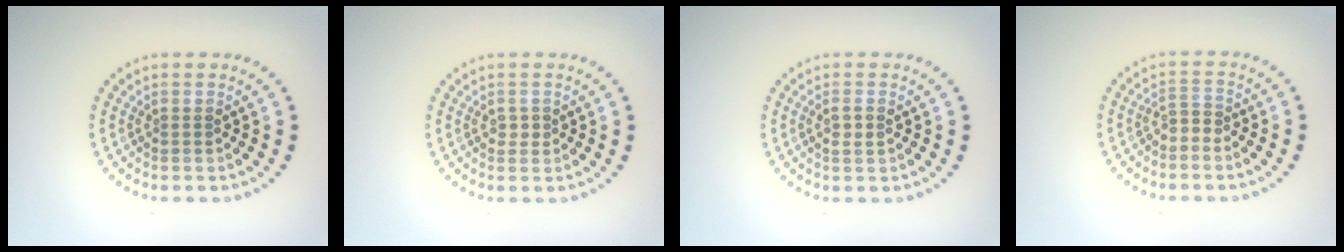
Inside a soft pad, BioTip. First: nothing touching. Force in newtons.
{"total": 1.0, "press": 1.0, "slide": 0.2}
{"total": 1.2, "press": 1.2, "slide": 0.3}
{"total": 1.6, "press": 1.0, "slide": 1.2}